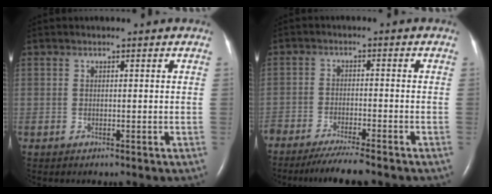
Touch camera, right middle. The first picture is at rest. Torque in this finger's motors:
{"motor_torque": [0.12, -0.10, 0.05, 0.03]}